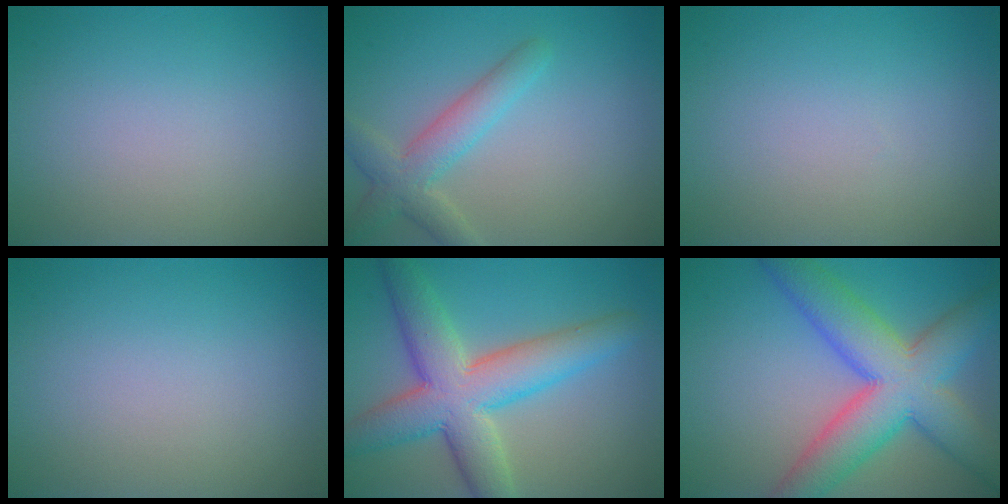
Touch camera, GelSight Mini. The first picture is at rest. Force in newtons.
{"total": 3.6, "press": 3.6, "slide": 0.2}
{"total": 0.0}
{"total": 0.0}
{"total": 8.7, "press": 8.7, "slide": 0.5}
{"total": 9.9, "press": 9.9, "slide": 0.4}